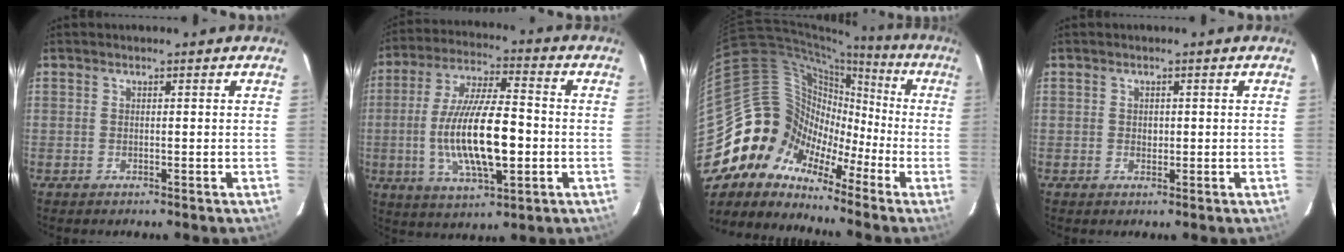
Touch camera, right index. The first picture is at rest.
{"total": 17.1, "force": [-2.8, 5.1, 16.1], "torque": [-0.312, -0.009, -0.044]}
{"total": 12.5, "force": [-7.4, 9.7, 2.5], "torque": [-0.050, 0.047, -0.160]}
{"total": 1.2, "force": [0.0, 1.1, 0.5], "torque": [-0.004, 0.001, 0.001]}